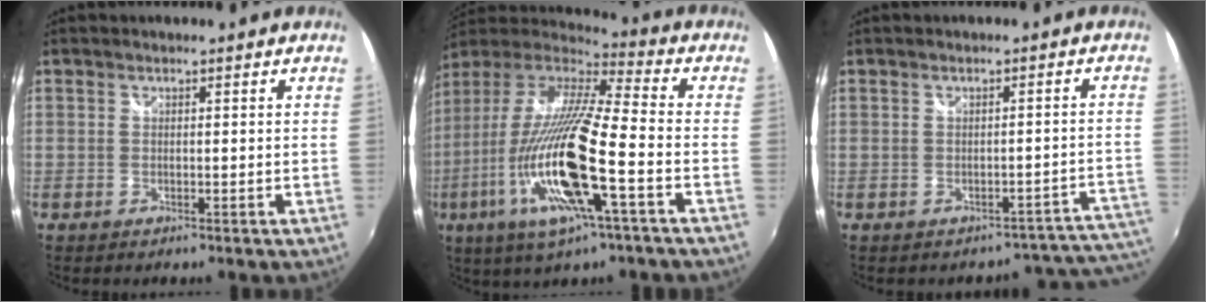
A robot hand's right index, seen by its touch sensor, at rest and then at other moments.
{"total": 22.0, "force": [-6.1, 2.8, 21.0], "torque": [-0.385, -0.041, -0.122]}
{"total": 8.6, "force": [-7.9, 3.2, 1.2], "torque": [0.014, 0.036, -0.082]}